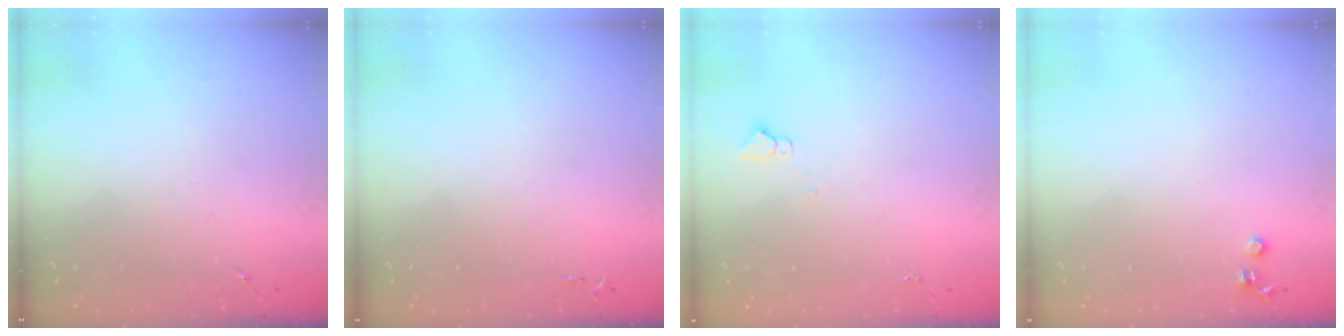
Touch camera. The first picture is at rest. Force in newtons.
{"total": 2.5, "press": 2.5, "slide": 0.3}
{"total": 3.1, "press": 3.1, "slide": 0.3}
{"total": 3.5, "press": 3.5, "slide": 0.4}